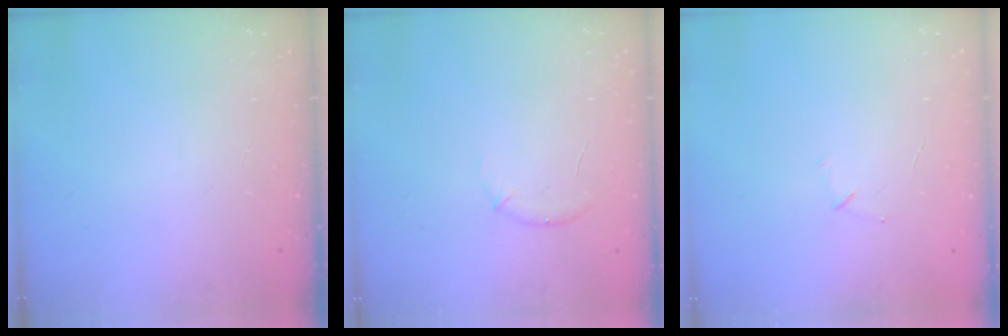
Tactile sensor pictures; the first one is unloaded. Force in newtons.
{"total": 5.8, "press": 5.4, "slide": 2.2}
{"total": 3.8, "press": 3.7, "slide": 1.0}